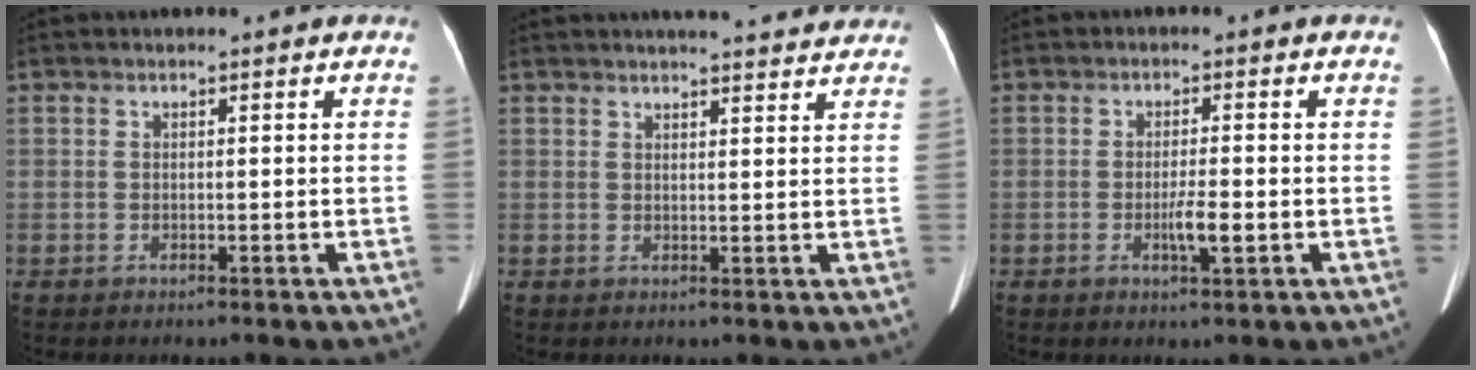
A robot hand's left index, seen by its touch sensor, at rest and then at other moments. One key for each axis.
{"total": 12.4, "fx": 11.5, "fy": 2.0, "fz": 4.2, "tx": -0.045, "ty": 0.015, "tz": 0.128}
{"total": 3.1, "fx": -0.9, "fy": 0.2, "fz": 2.9, "tx": -0.055, "ty": -0.005, "tz": -0.014}